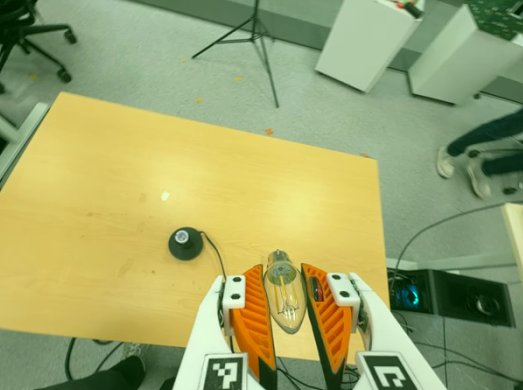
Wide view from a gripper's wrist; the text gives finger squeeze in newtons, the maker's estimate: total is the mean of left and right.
{"total": 13.6, "left": 15.0, "right": 12.3}